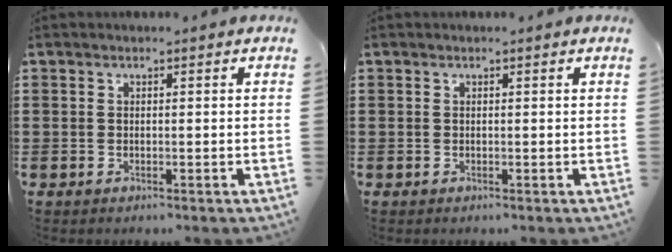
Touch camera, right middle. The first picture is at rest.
{"total": 0.0}